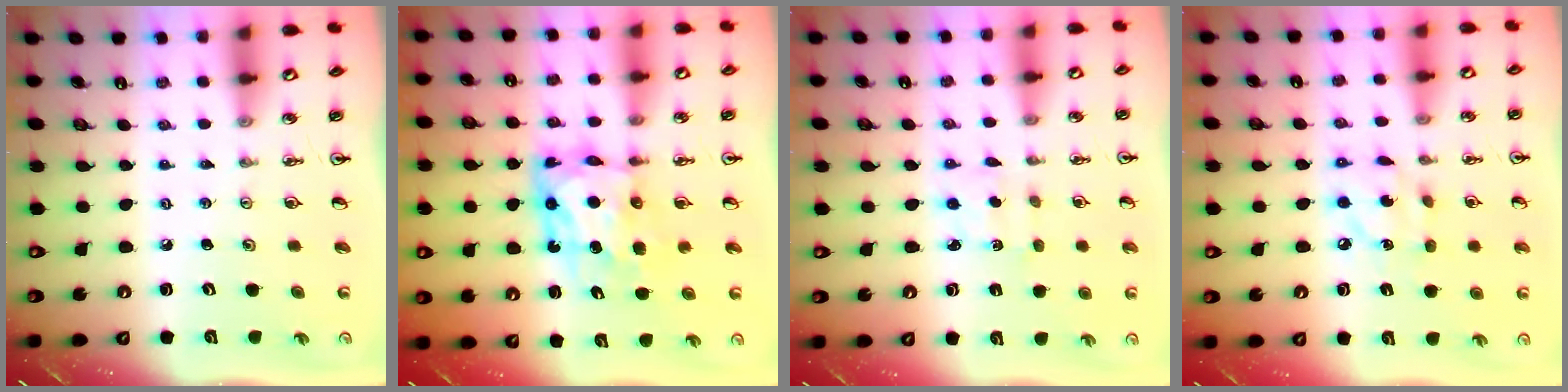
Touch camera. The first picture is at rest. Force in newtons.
{"total": 9.2, "press": 9.1, "slide": 1.5}
{"total": 1.8, "press": 1.6, "slide": 0.7}
{"total": 7.9, "press": 7.9, "slide": 0.2}